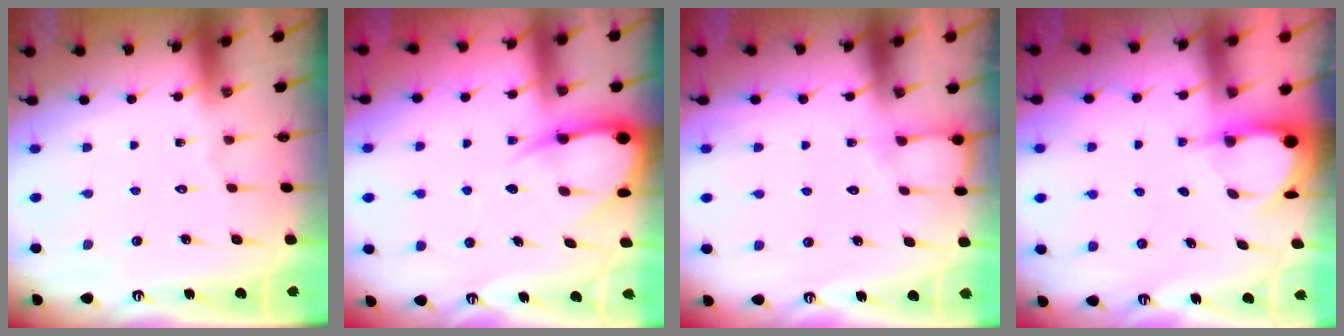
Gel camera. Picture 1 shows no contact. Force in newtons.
{"total": 8.1, "press": 8.0, "slide": 0.9}
{"total": 4.8, "press": 4.8, "slide": 0.4}
{"total": 3.9, "press": 3.9, "slide": 0.3}